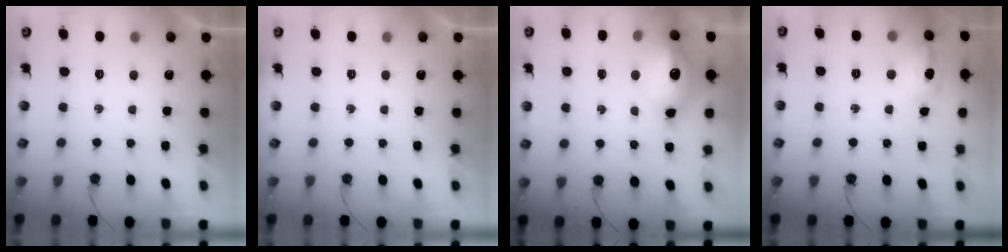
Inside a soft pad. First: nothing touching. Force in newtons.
{"total": 0.0}
{"total": 15.2, "press": 15.1, "slide": 1.3}
{"total": 12.1, "press": 12.0, "slide": 1.0}